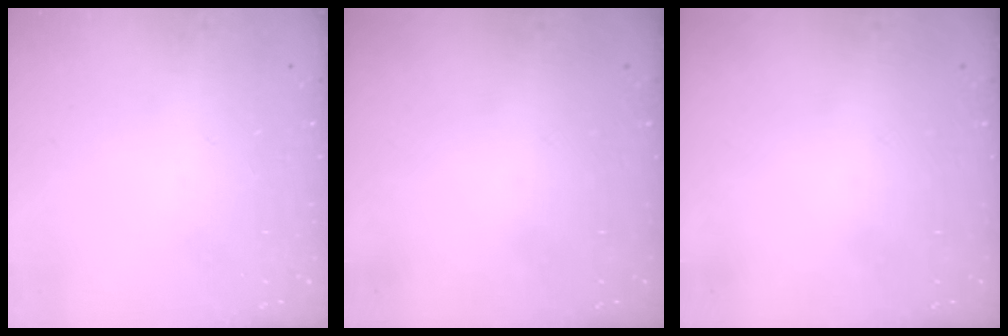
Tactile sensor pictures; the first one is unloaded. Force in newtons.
{"total": 0.0}
{"total": 0.0}